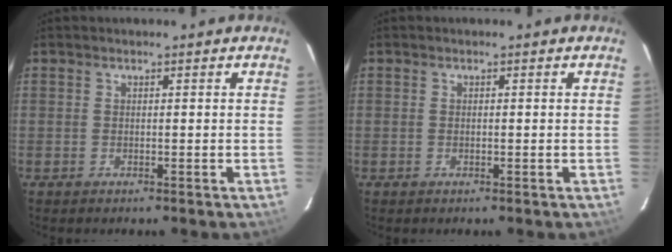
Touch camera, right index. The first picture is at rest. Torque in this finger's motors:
{"motor_torque": [-0.27, 0.04, -0.05, 0.00]}